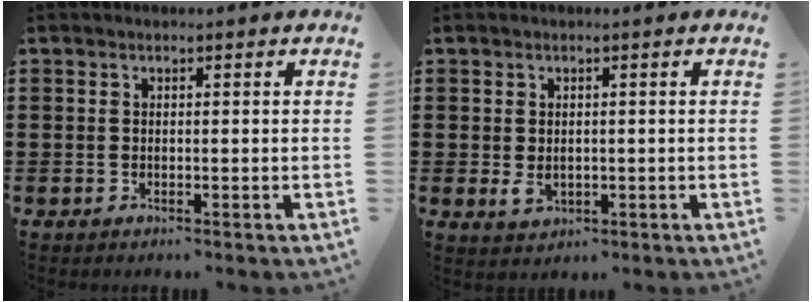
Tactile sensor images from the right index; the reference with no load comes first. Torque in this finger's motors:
{"motor_torque": [0.76, 0.86, 0.11, 0.03]}